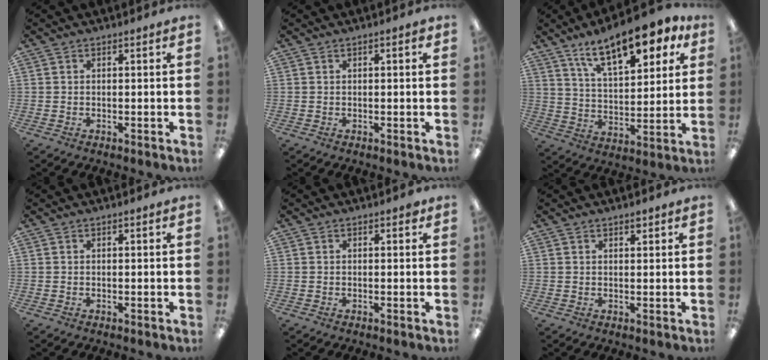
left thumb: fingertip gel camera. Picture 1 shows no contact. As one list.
[{"total": 1.3, "force": [0.4, 0.3, 1.2], "torque": [-0.016, 0.000, 0.005]}, {"total": 17.0, "force": [11.3, 6.8, 10.7], "torque": [-0.167, -0.049, 0.190]}, {"total": 0.0}, {"total": 0.7, "force": [0.4, 0.4, 0.5], "torque": [-0.002, -0.001, 0.005]}, {"total": 1.1, "force": [1.0, 0.2, 0.1], "torque": [0.006, -0.005, 0.017]}]